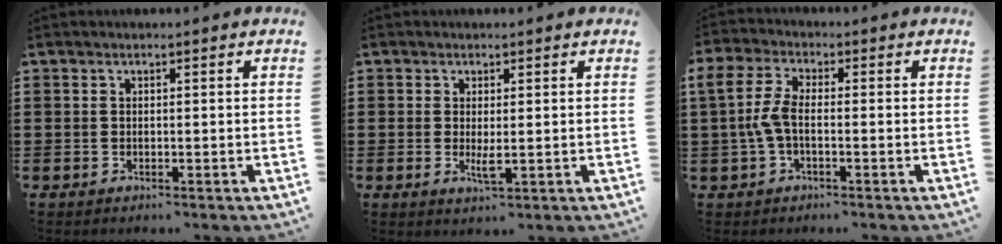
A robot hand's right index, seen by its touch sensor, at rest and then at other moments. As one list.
[{"total": 2.5, "force": [0.1, 0.6, 2.5], "torque": [-0.046, -0.003, 0.002]}, {"total": 5.4, "force": [-0.5, 2.5, 4.7], "torque": [-0.124, -0.003, -0.018]}]